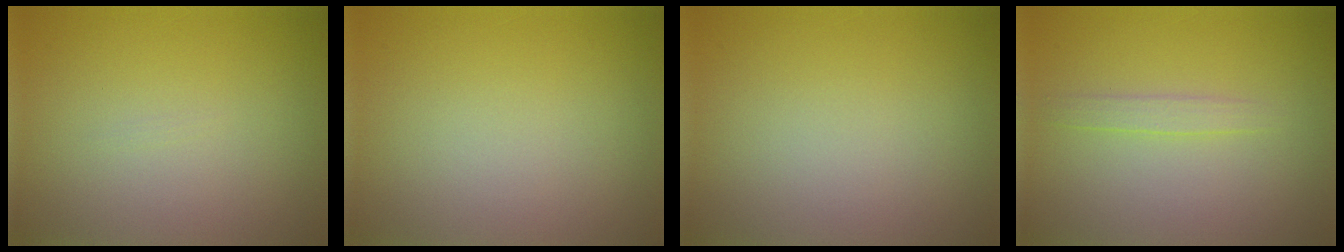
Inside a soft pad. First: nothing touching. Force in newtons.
{"total": 0.0}
{"total": 0.0}
{"total": 1.2, "press": 1.2, "slide": 0.1}